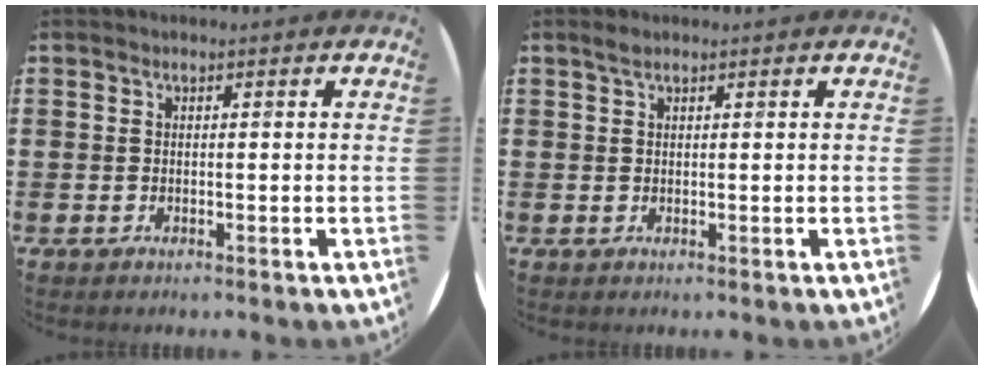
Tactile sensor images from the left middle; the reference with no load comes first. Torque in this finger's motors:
{"motor_torque": [0.28, -0.31, 0.01, -0.01]}